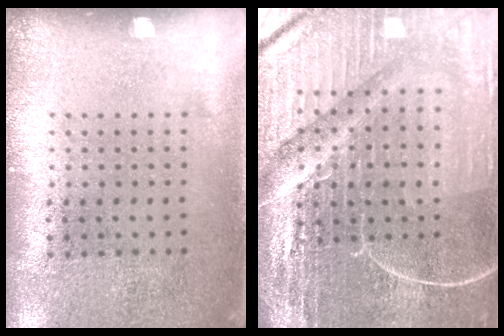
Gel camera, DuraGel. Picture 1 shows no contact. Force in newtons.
{"total": 6.8, "press": 6.0, "slide": 3.2}